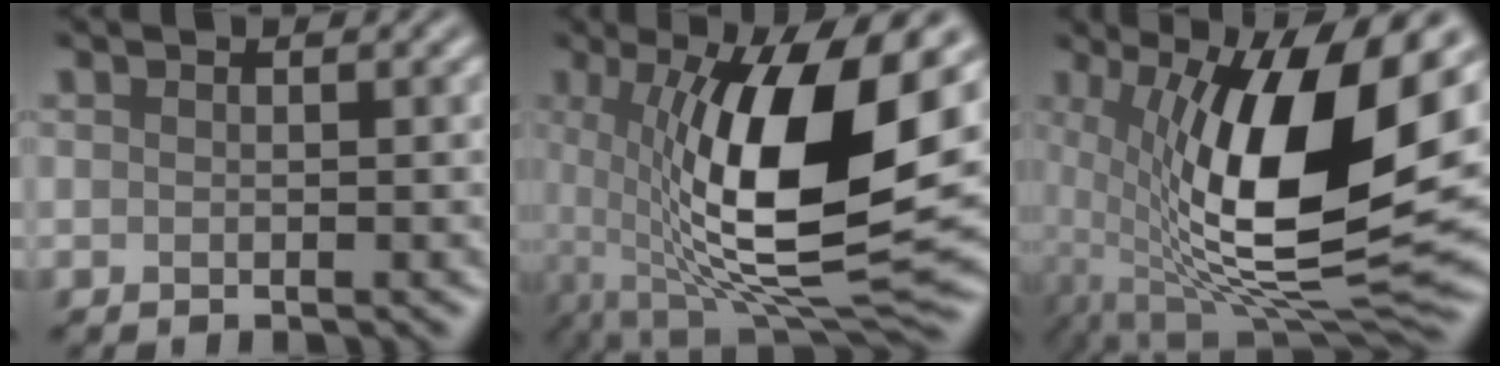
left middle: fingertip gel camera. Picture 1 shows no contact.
{"total": 13.9, "force": [1.2, 4.2, 13.2], "torque": [-0.223, -0.016, 0.022]}
{"total": 15.1, "force": [1.5, 5.2, 14.1], "torque": [-0.245, -0.020, 0.025]}